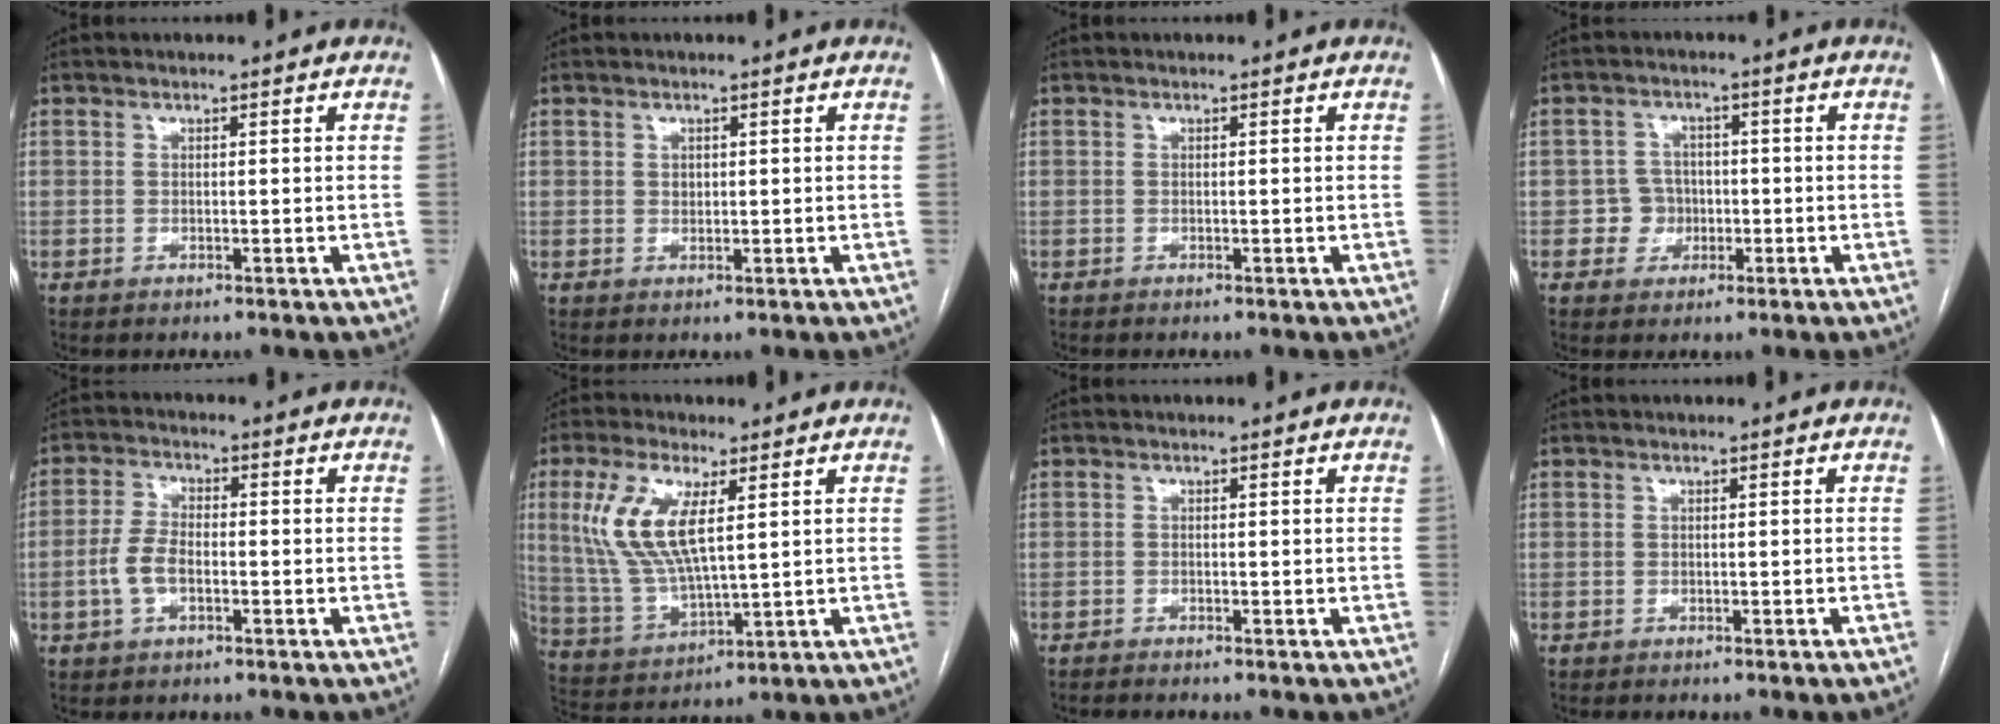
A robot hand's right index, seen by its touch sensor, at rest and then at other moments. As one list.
[{"total": 0.9, "force": [0.3, 0.7, 0.5], "torque": [-0.009, -0.001, 0.008]}, {"total": 0.0}, {"total": 3.7, "force": [-0.8, 3.6, 0.4], "torque": [0.006, 0.014, -0.011]}, {"total": 5.0, "force": [-1.3, 2.5, 4.1], "torque": [-0.093, 0.010, -0.027]}, {"total": 11.4, "force": [3.5, 3.4, 10.3], "torque": [-0.241, 0.001, 0.077]}, {"total": 2.2, "force": [-1.9, -0.1, 1.0], "torque": [-0.010, 0.000, -0.026]}, {"total": 1.8, "force": [-1.5, -0.5, 0.8], "torque": [-0.005, 0.007, -0.021]}]